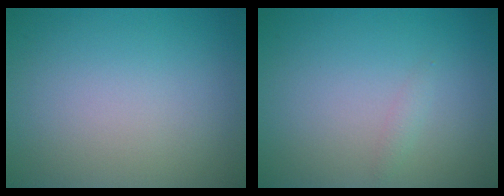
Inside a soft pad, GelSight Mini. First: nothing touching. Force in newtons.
{"total": 0.7, "press": 0.7, "slide": 0.0}